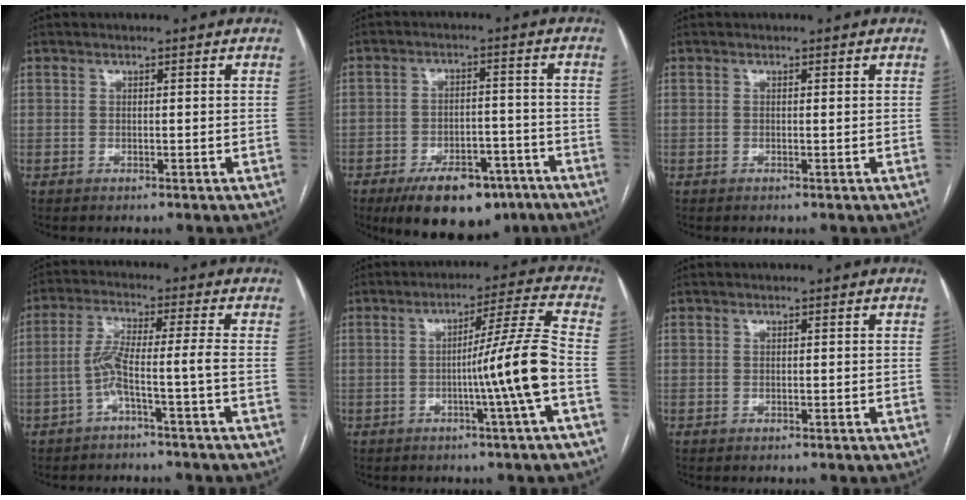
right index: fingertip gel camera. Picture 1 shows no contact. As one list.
[{"total": 12.6, "force": [-8.4, 6.1, 7.0], "torque": [-0.096, 0.007, -0.126]}, {"total": 0.0}, {"total": 5.2, "force": [-2.2, -0.9, 4.6], "torque": [-0.095, 0.020, -0.042]}, {"total": 10.0, "force": [-2.5, -2.3, 9.5], "torque": [-0.144, 0.004, -0.040]}, {"total": 0.0}]